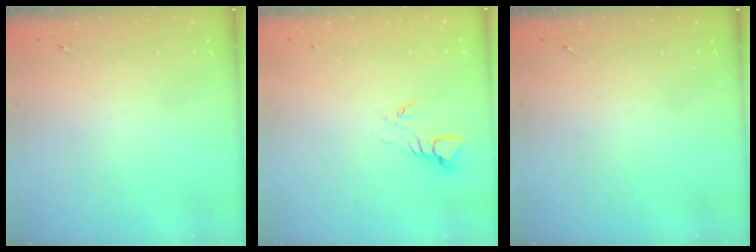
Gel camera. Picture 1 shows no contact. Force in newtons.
{"total": 3.7, "press": 3.7, "slide": 0.3}
{"total": 0.0}